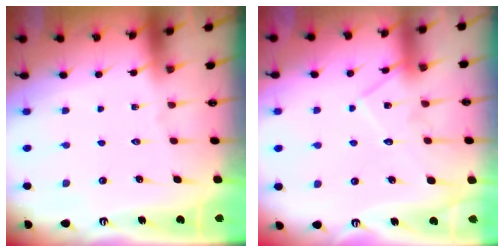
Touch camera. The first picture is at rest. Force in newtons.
{"total": 12.1, "press": 12.1, "slide": 0.7}